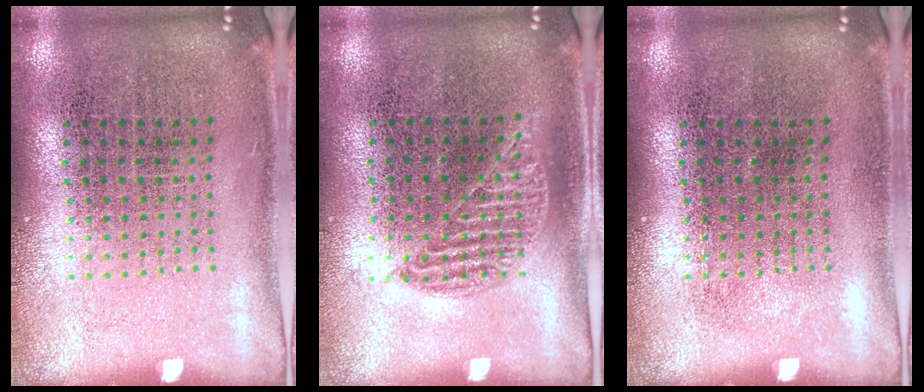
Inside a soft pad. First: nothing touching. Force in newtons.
{"total": 1.0, "press": 0.8, "slide": 0.5}
{"total": 0.0}